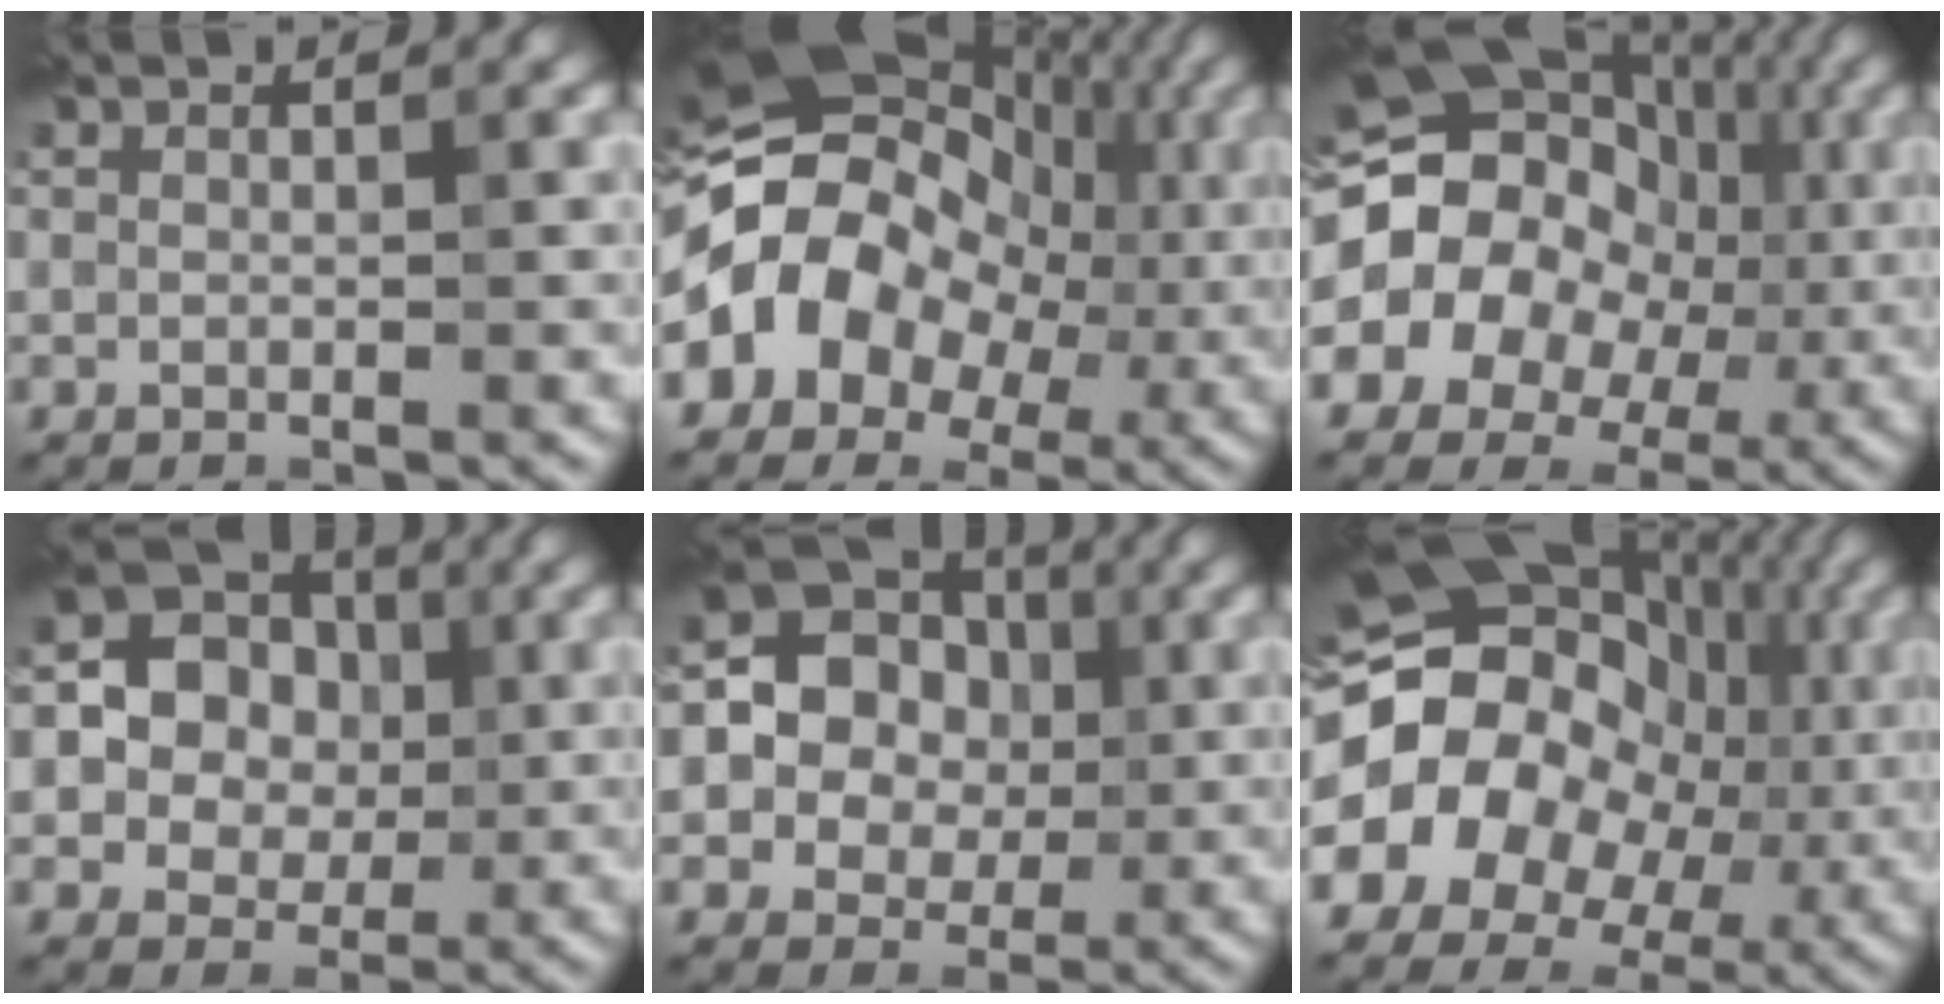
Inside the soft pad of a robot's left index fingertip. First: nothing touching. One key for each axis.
{"total": 15.1, "fx": 0.0, "fy": 11.8, "fz": 9.5, "tx": -0.173, "ty": 0.023, "tz": -0.012}
{"total": 19.9, "fx": 0.4, "fy": 17.2, "fz": 9.9, "tx": -0.188, "ty": 0.036, "tz": -0.027}
{"total": 8.5, "fx": 0.8, "fy": 7.6, "fz": 3.7, "tx": -0.062, "ty": 0.029, "tz": -0.007}
{"total": 9.8, "fx": 0.5, "fy": 8.8, "fz": 4.1, "tx": -0.076, "ty": 0.032, "tz": -0.012}
{"total": 21.8, "fx": 0.1, "fy": 18.6, "fz": 11.3, "tx": -0.220, "ty": 0.024, "tz": -0.033}